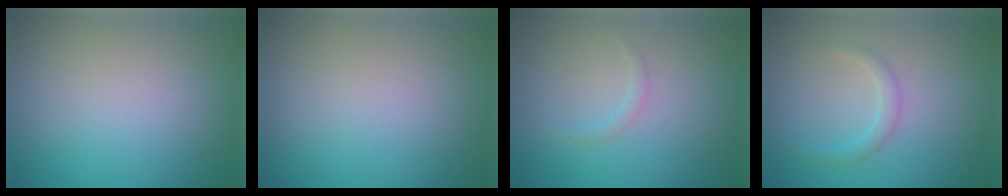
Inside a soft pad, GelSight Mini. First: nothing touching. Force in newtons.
{"total": 0.0}
{"total": 0.7, "press": 0.7, "slide": 0.1}
{"total": 1.4, "press": 1.4, "slide": 0.1}